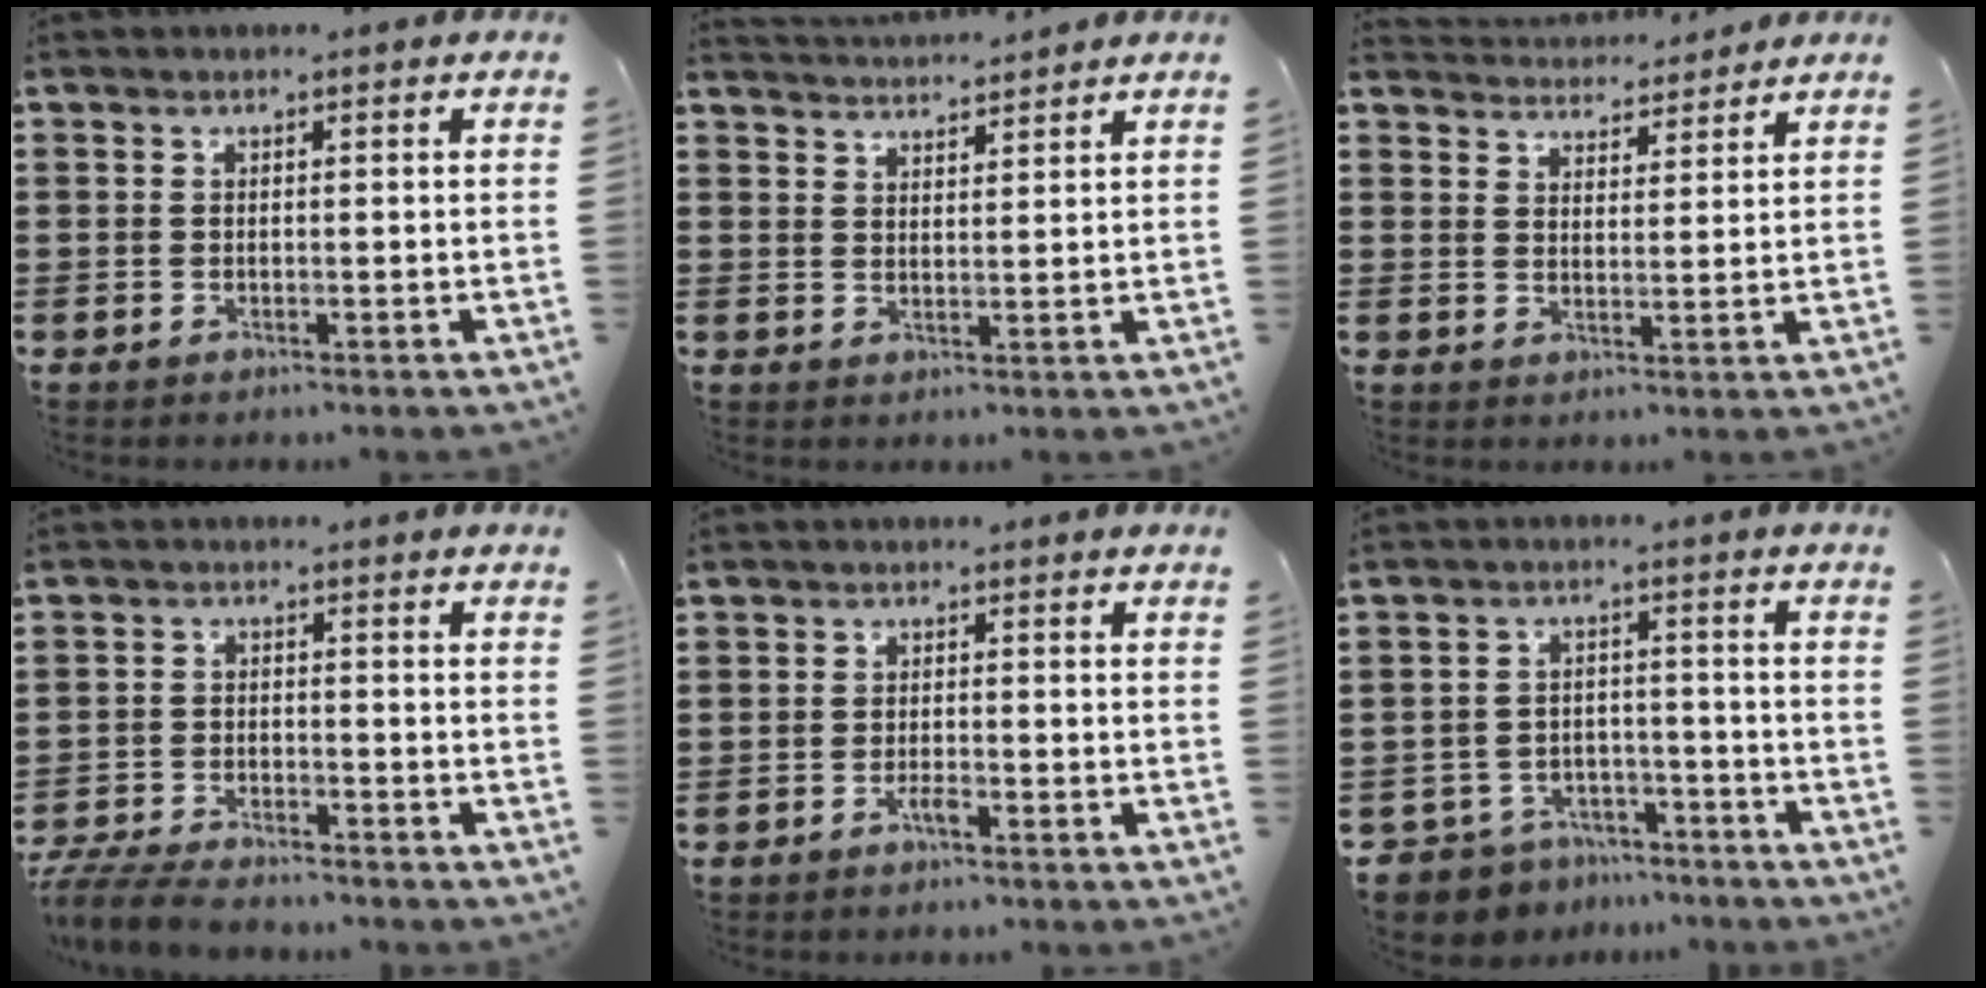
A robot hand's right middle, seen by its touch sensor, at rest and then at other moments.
{"total": 3.0, "force": [2.9, 0.0, -0.2], "torque": [-0.006, -0.010, 0.055]}
{"total": 3.5, "force": [3.5, 0.6, -0.5], "torque": [-0.004, -0.018, 0.063]}
{"total": 5.3, "force": [-5.1, 1.0, 1.2], "torque": [-0.037, 0.000, -0.105]}
{"total": 1.6, "force": [-1.2, 0.4, 1.0], "torque": [-0.022, -0.002, -0.023]}
{"total": 5.1, "force": [-5.0, 1.2, 0.2], "torque": [-0.032, 0.003, -0.107]}